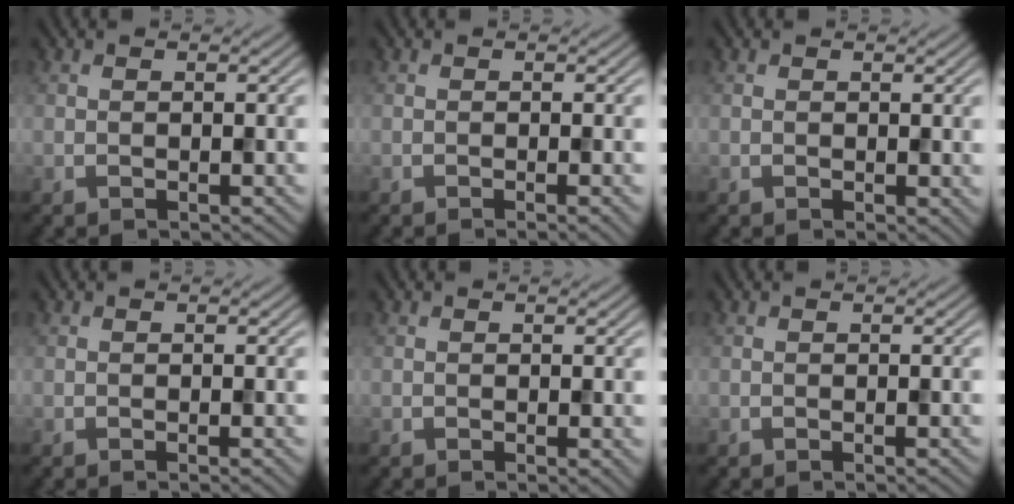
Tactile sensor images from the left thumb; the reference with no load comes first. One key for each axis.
{"total": 1.1, "fx": -0.4, "fy": 0.1, "fz": 1.1, "tx": -0.015, "ty": -0.003, "tz": -0.008}
{"total": 0.6, "fx": 0.4, "fy": 0.4, "fz": -0.3, "tx": 0.009, "ty": 0.001, "tz": 0.006}
{"total": 0.7, "fx": -0.3, "fy": 0.0, "fz": 0.7, "tx": -0.010, "ty": -0.002, "tz": -0.006}
{"total": 0.0}
{"total": 0.0}